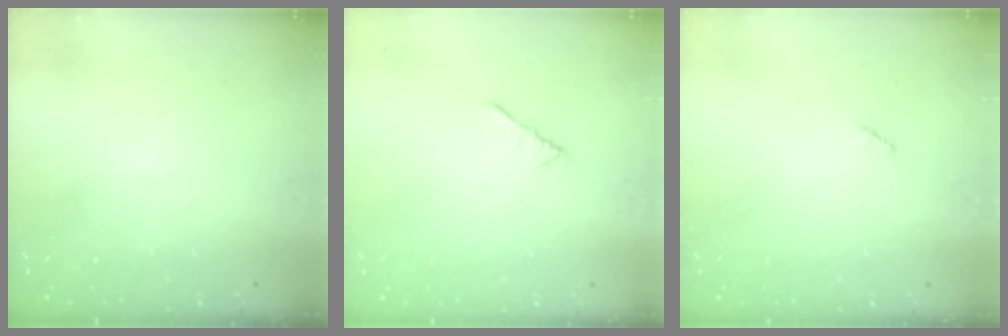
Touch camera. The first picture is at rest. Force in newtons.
{"total": 1.1, "press": 1.0, "slide": 0.4}
{"total": 2.5, "press": 2.5, "slide": 0.3}